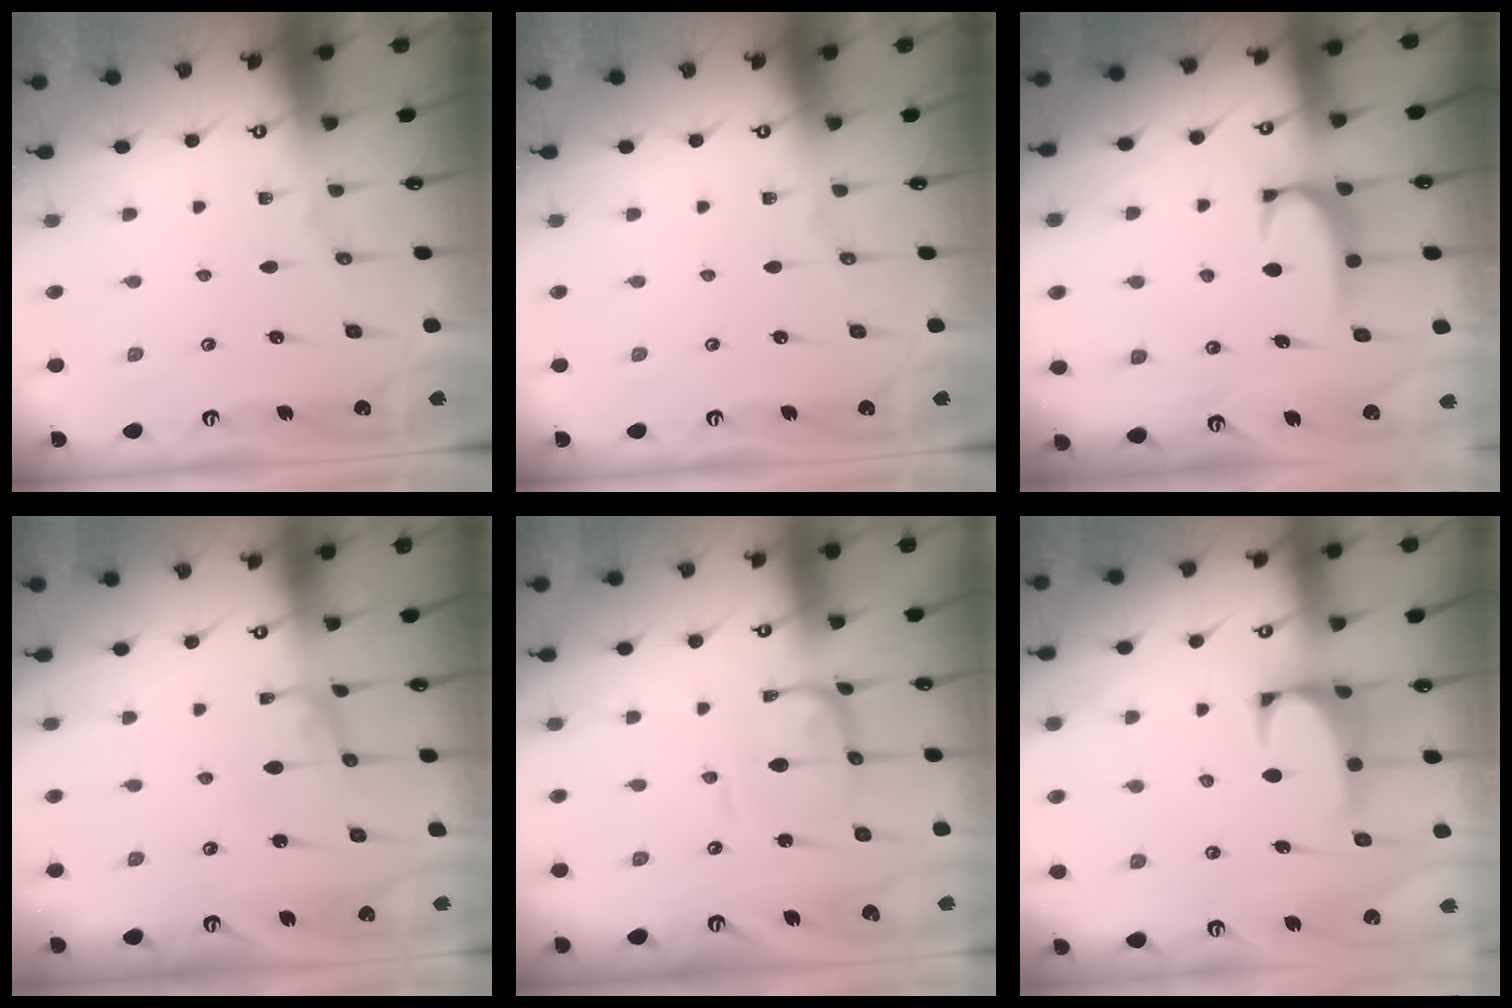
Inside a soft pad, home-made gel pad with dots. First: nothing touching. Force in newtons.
{"total": 0.0}
{"total": 1.8, "press": 1.7, "slide": 0.5}
{"total": 1.3, "press": 1.3, "slide": 0.2}
{"total": 1.2, "press": 1.2, "slide": 0.4}
{"total": 2.1, "press": 1.9, "slide": 0.9}